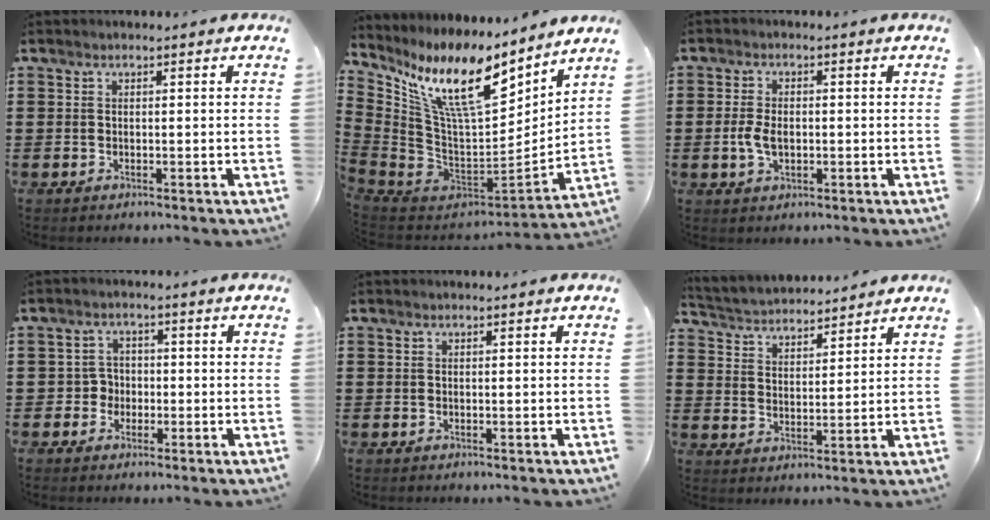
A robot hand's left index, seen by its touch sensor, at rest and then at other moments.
{"total": 15.1, "force": [8.8, 4.1, 11.5], "torque": [-0.251, -0.053, 0.148]}
{"total": 4.1, "force": [-0.5, 2.4, 3.3], "torque": [-0.083, -0.002, -0.015]}
{"total": 2.9, "force": [-1.0, 2.6, 0.8], "torque": [-0.027, 0.004, -0.023]}
{"total": 0.0}
{"total": 3.5, "force": [3.4, 0.6, -0.2], "torque": [-0.015, -0.018, 0.059]}